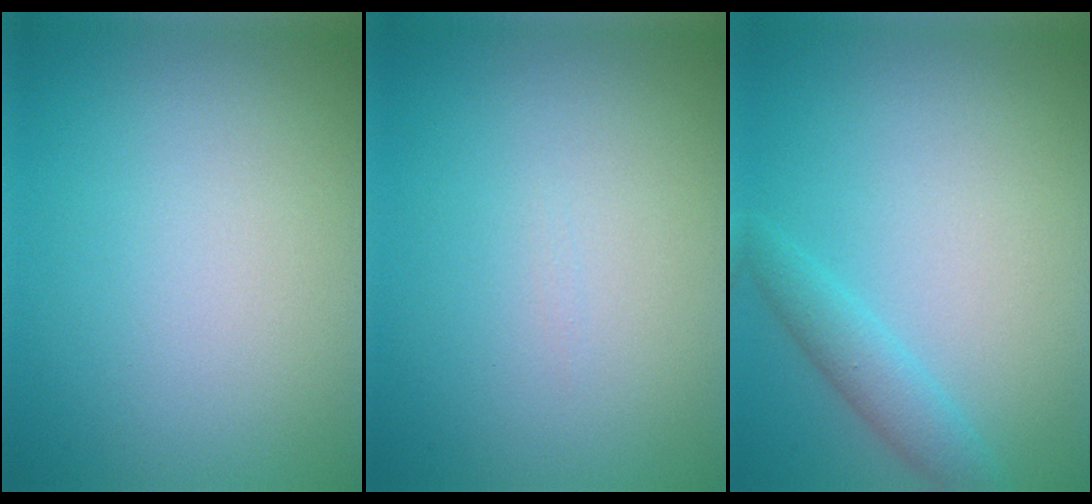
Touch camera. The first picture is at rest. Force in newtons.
{"total": 0.0}
{"total": 2.2, "press": 2.2, "slide": 0.1}